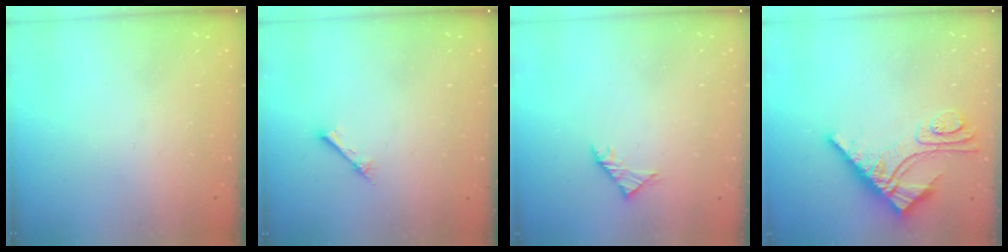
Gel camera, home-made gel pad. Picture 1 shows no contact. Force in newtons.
{"total": 2.3, "press": 2.3, "slide": 0.3}
{"total": 2.9, "press": 2.8, "slide": 0.8}
{"total": 11.3, "press": 11.2, "slide": 1.2}